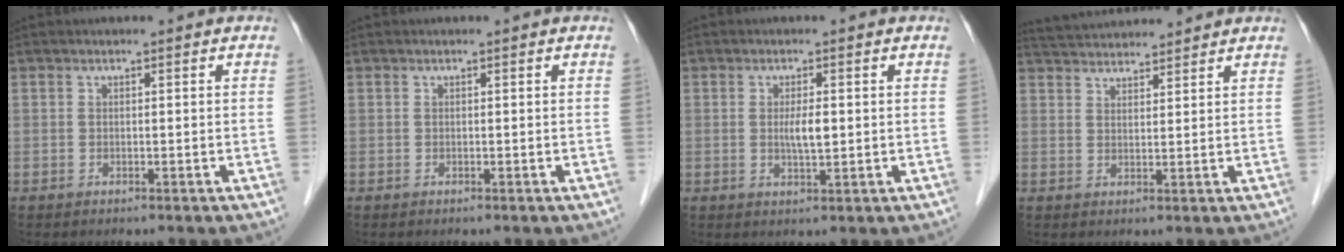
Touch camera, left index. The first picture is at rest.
{"total": 0.0}
{"total": 2.6, "force": [0.0, 0.5, 2.6], "torque": [-0.049, -0.006, 0.001]}
{"total": 8.4, "force": [8.1, 1.1, 2.0], "torque": [-0.040, 0.030, 0.127]}